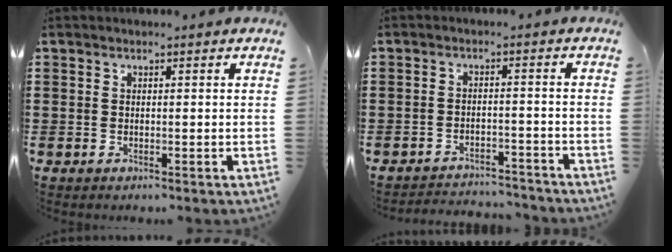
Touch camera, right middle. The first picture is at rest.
{"total": 3.1, "force": [-3.1, 0.2, 0.1], "torque": [-0.008, 0.000, -0.066]}